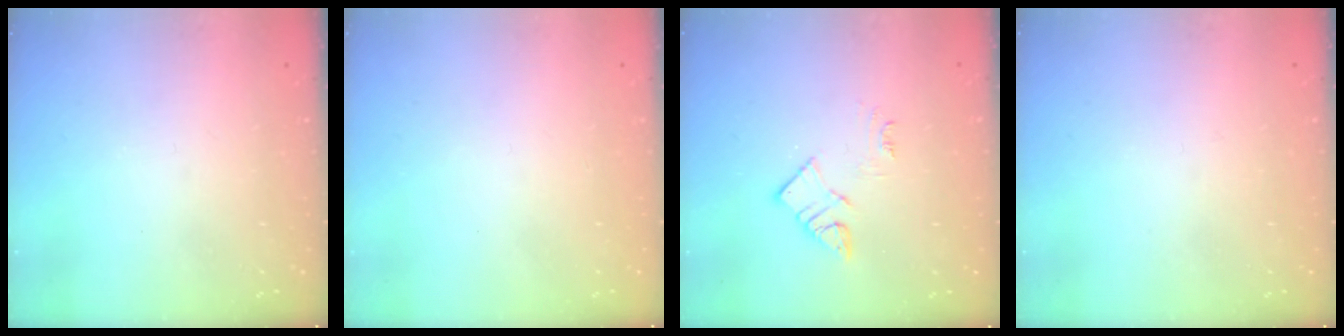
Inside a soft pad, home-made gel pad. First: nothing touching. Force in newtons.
{"total": 1.5, "press": 1.5, "slide": 0.1}
{"total": 6.9, "press": 6.8, "slide": 0.3}
{"total": 2.8, "press": 2.8, "slide": 0.4}